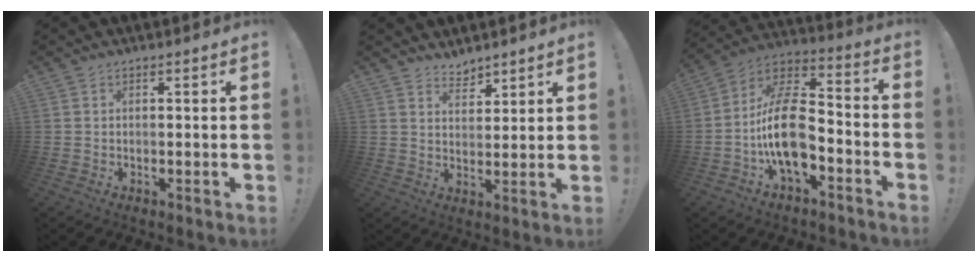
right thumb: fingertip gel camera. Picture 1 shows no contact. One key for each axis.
{"total": 4.6, "fx": 4.1, "fy": 2.0, "fz": 0.4, "tx": 0.006, "ty": -0.038, "tz": 0.075}
{"total": 17.0, "fx": -4.3, "fy": 9.4, "fz": 13.4, "tx": -0.259, "ty": 0.030, "tz": -0.068}